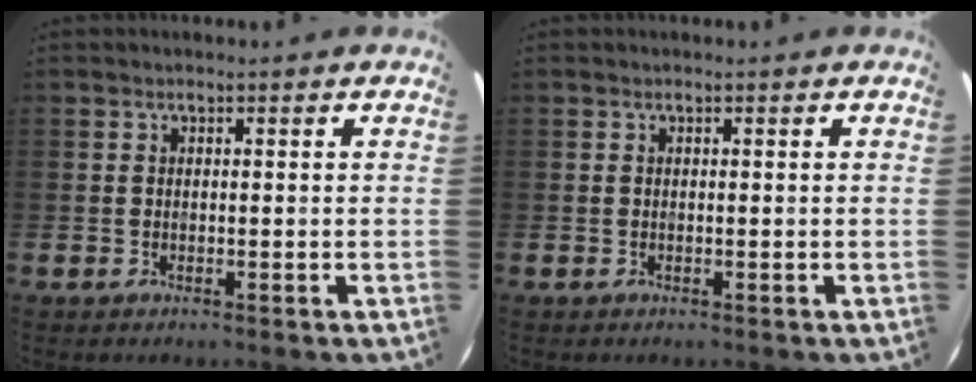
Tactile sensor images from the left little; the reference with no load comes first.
{"total": 0.0}